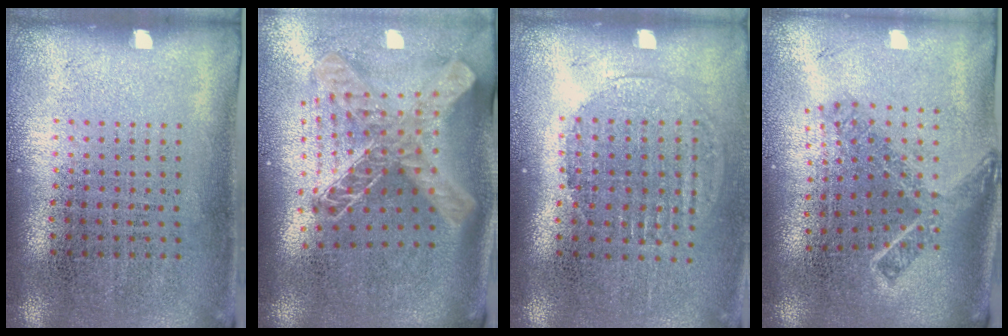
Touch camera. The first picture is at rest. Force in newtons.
{"total": 2.5, "press": 1.8, "slide": 1.8}
{"total": 1.3, "press": 1.2, "slide": 0.6}
{"total": 1.9, "press": 1.3, "slide": 1.4}